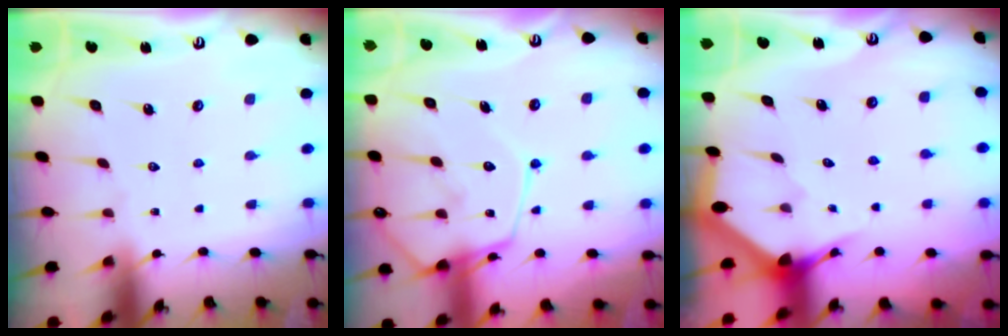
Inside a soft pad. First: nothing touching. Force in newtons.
{"total": 14.6, "press": 14.6, "slide": 1.3}
{"total": 3.0, "press": 3.0, "slide": 0.1}